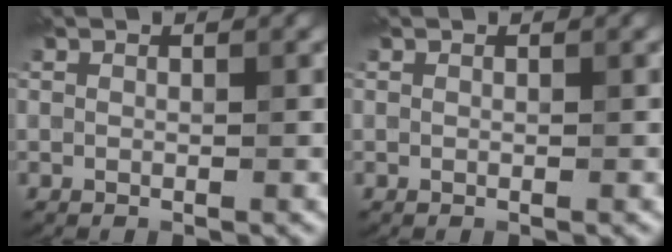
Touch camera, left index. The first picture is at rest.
{"total": 0.0}